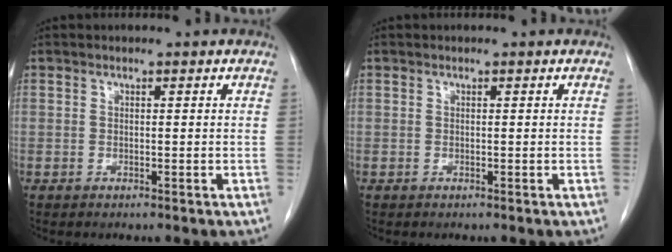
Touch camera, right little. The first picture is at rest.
{"total": 0.0}